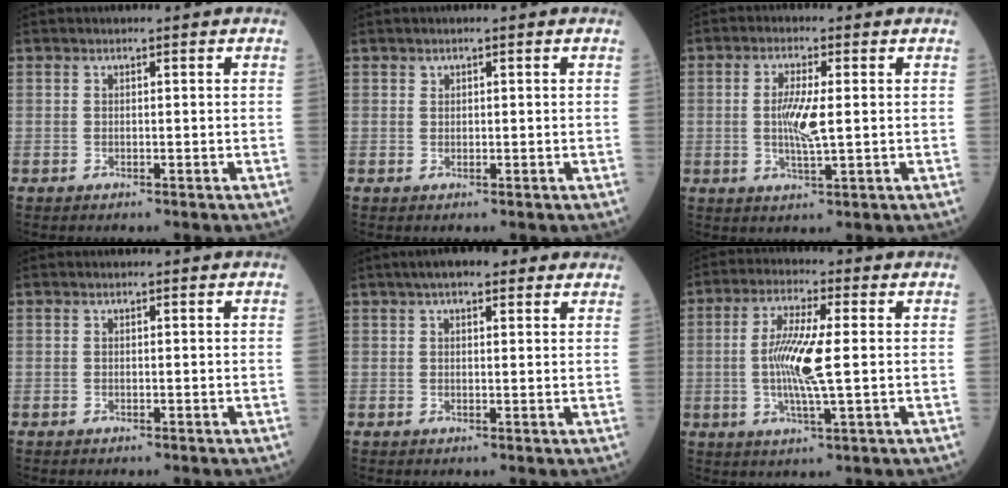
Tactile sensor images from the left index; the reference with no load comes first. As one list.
[{"total": 0.6, "force": [0.4, 0.4, 0.0], "torque": [0.004, -0.001, 0.009]}, {"total": 5.2, "force": [0.2, 0.6, 5.2], "torque": [-0.109, -0.005, 0.006]}, {"total": 0.0}, {"total": 7.8, "force": [5.7, 2.4, 4.7], "torque": [-0.064, 0.038, 0.087]}, {"total": 8.9, "force": [0.0, 0.7, 8.9], "torque": [-0.183, -0.004, 0.000]}]